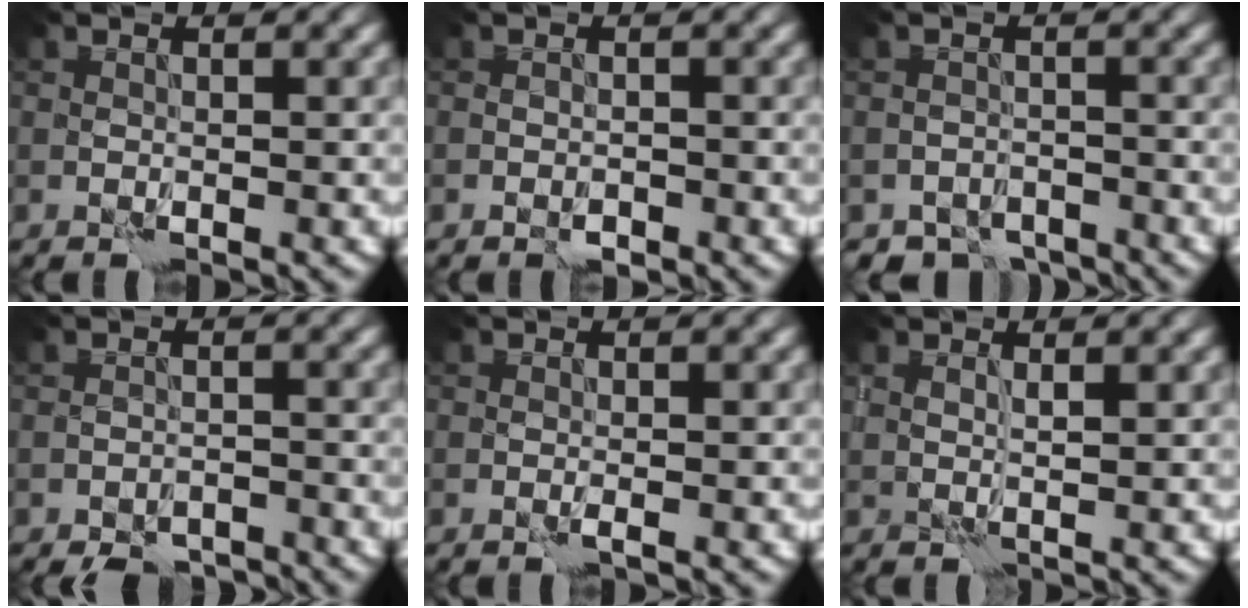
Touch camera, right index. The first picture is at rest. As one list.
[{"total": 0.8, "force": [-0.5, 0.5, 0.3], "torque": [-0.003, 0.000, -0.008]}, {"total": 3.2, "force": [-2.8, 1.5, 0.3], "torque": [0.008, -0.002, -0.046]}, {"total": 3.5, "force": [-3.2, 1.2, 0.8], "torque": [-0.006, -0.008, -0.051]}, {"total": 0.0}, {"total": 1.2, "force": [1.0, -0.1, 0.6], "torque": [-0.011, -0.007, 0.021]}]